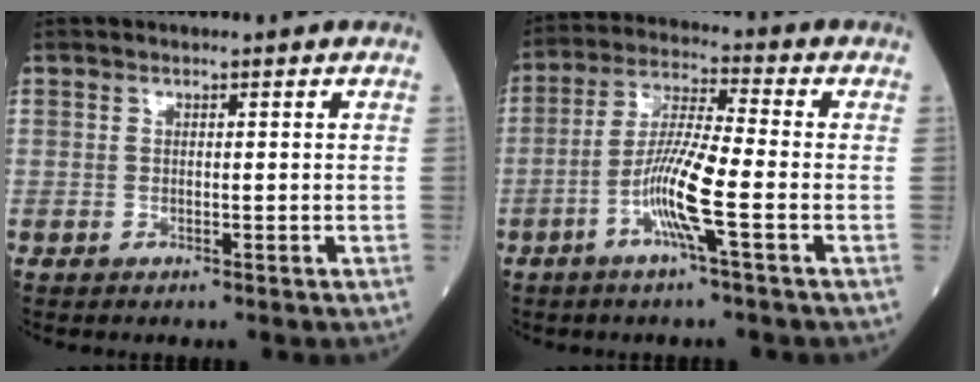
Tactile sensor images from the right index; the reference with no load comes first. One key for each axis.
{"total": 9.2, "fx": -3.2, "fy": -0.2, "fz": 8.6, "tx": -0.172, "ty": -0.003, "tz": -0.069}